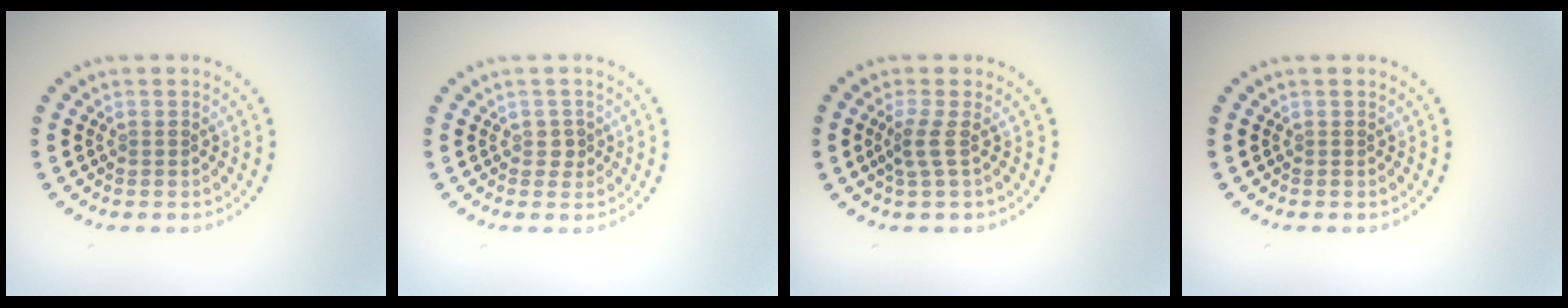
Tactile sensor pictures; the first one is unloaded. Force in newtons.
{"total": 1.0, "press": 1.0, "slide": 0.4}
{"total": 1.9, "press": 1.3, "slide": 1.4}
{"total": 0.0}